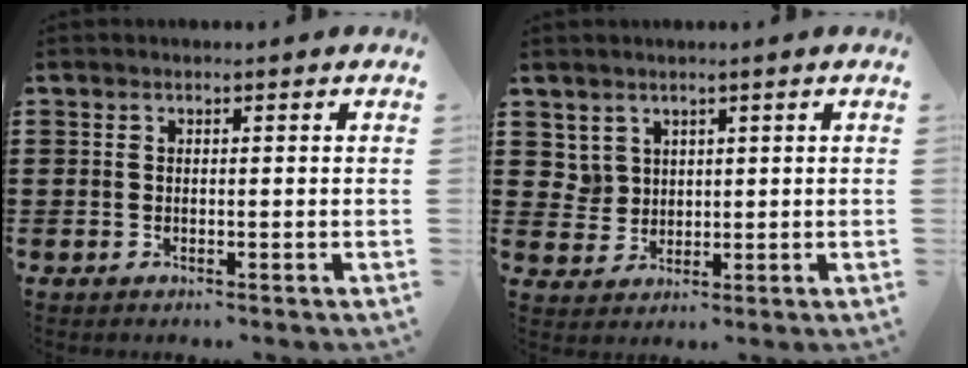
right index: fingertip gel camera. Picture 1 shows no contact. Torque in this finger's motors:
{"motor_torque": [-0.45, 0.86, 0.02, -0.01]}